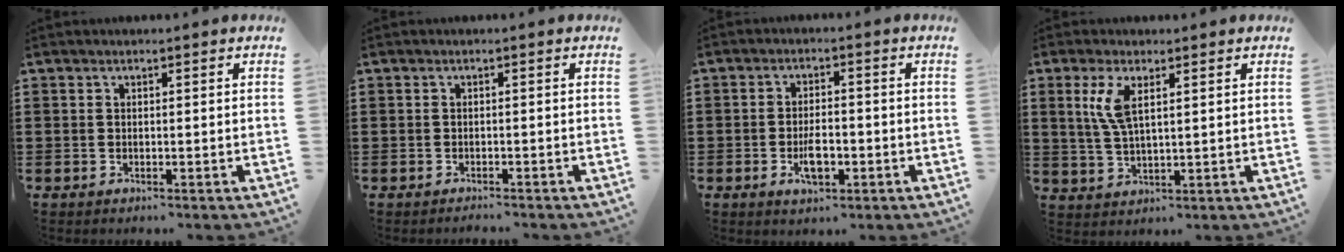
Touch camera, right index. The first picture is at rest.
{"total": 1.0, "force": [-1.0, 0.0, -0.2], "torque": [0.002, 0.002, -0.022]}
{"total": 5.3, "force": [-1.6, 2.4, 4.4], "torque": [-0.077, 0.008, -0.028]}
{"total": 5.1, "force": [1.7, 1.8, 4.4], "torque": [-0.102, 0.003, 0.026]}